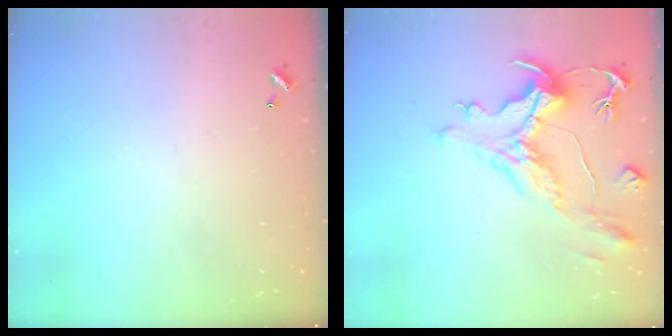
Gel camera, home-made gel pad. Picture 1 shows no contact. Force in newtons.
{"total": 2.0, "press": 1.0, "slide": 1.8}